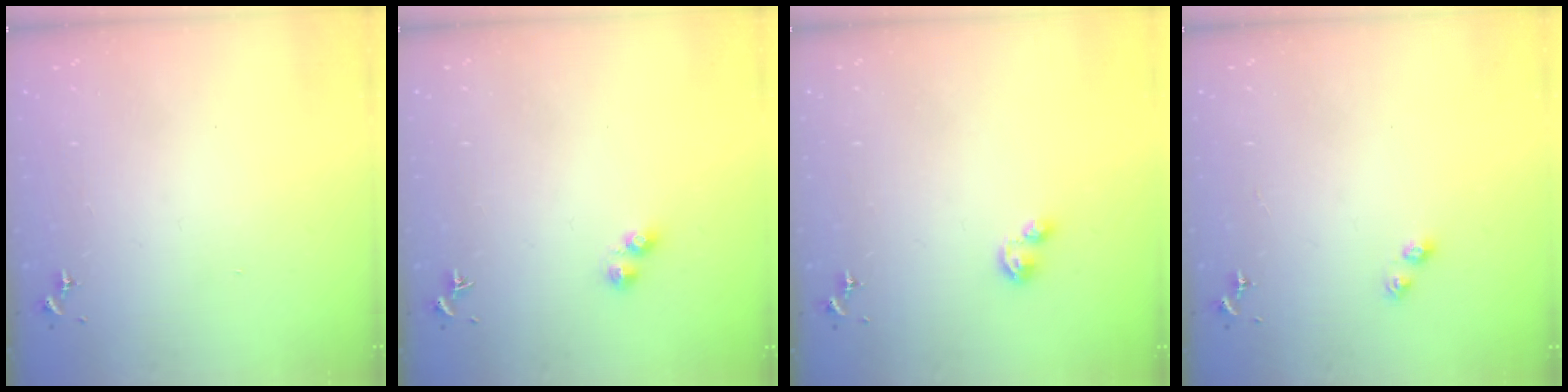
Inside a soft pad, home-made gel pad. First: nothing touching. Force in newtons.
{"total": 2.8, "press": 2.8, "slide": 0.5}
{"total": 3.0, "press": 3.0, "slide": 0.3}
{"total": 4.2, "press": 4.1, "slide": 0.6}